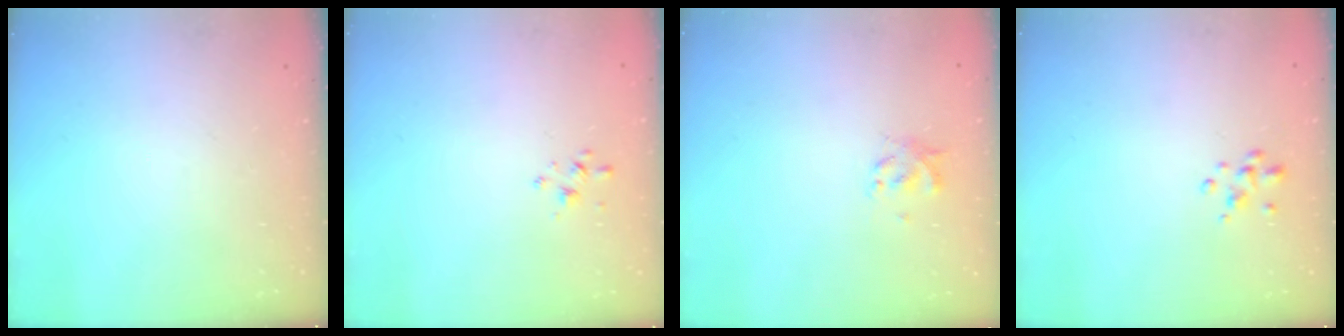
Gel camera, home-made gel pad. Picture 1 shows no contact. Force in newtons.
{"total": 1.7, "press": 1.7, "slide": 0.3}
{"total": 2.8, "press": 2.8, "slide": 0.6}
{"total": 2.2, "press": 2.1, "slide": 0.4}